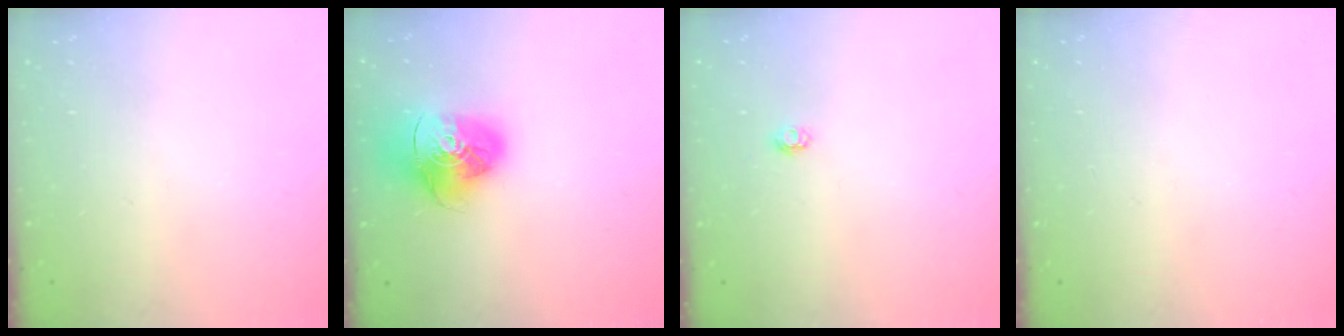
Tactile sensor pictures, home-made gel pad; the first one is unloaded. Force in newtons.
{"total": 15.7, "press": 15.6, "slide": 1.9}
{"total": 2.9, "press": 2.9, "slide": 0.4}
{"total": 0.0}